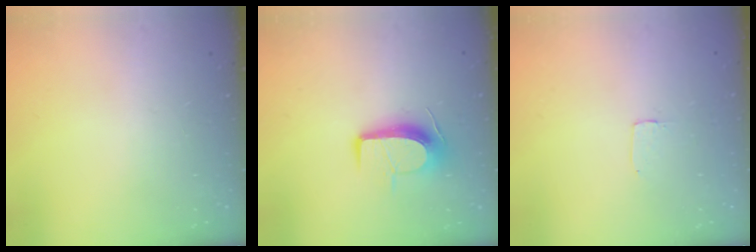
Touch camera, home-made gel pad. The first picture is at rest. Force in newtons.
{"total": 10.3, "press": 10.3, "slide": 0.6}
{"total": 1.7, "press": 1.7, "slide": 0.1}